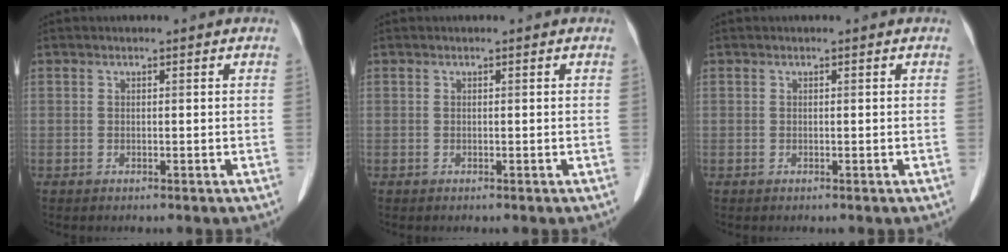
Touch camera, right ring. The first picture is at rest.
{"total": 0.0}
{"total": 0.0}